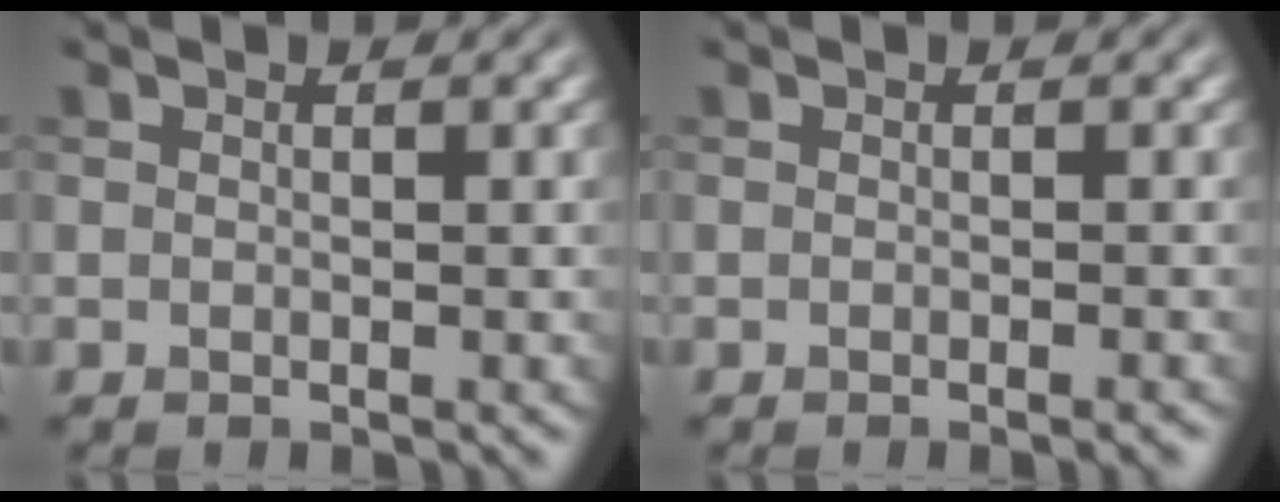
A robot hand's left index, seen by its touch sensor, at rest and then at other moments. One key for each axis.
{"total": 1.1, "fx": -0.6, "fy": 0.3, "fz": 1.0, "tx": -0.007, "ty": -0.001, "tz": -0.010}